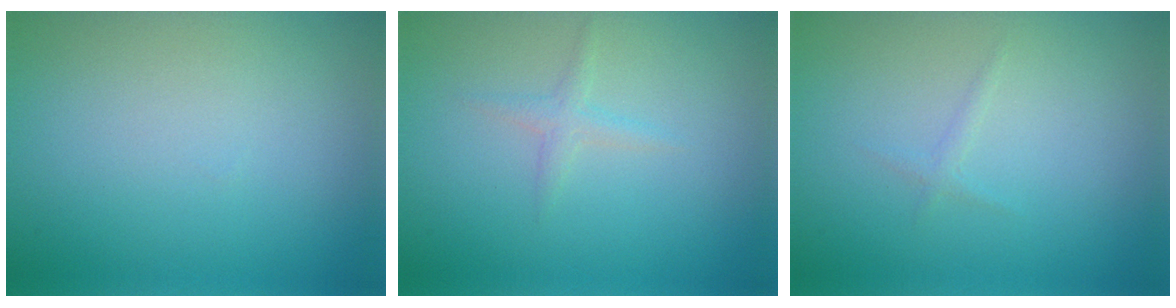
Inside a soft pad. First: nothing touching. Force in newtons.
{"total": 1.1, "press": 1.1, "slide": 0.0}
{"total": 0.6, "press": 0.6, "slide": 0.1}